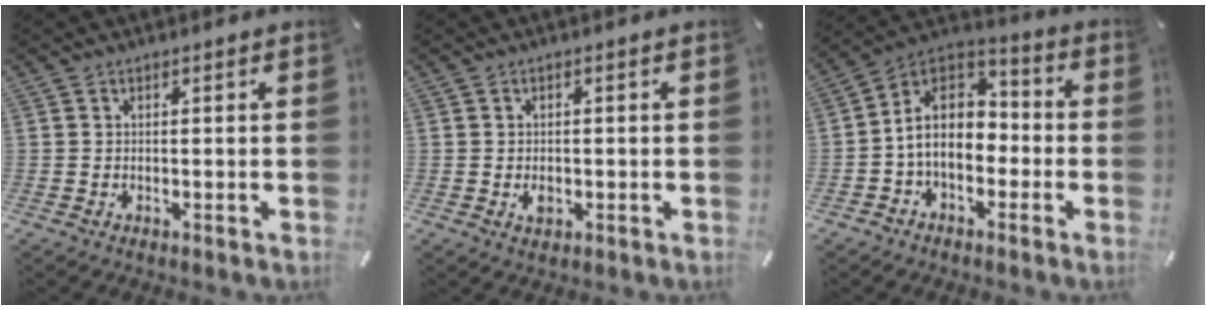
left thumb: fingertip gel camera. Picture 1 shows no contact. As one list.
[{"total": 2.5, "force": [-0.5, 1.9, 1.5], "torque": [-0.026, 0.002, -0.008]}, {"total": 10.5, "force": [-2.5, 8.1, 6.2], "torque": [-0.134, 0.012, -0.048]}]